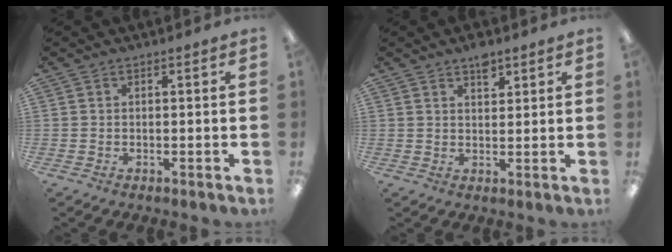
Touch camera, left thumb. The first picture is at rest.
{"total": 4.1, "force": [2.9, 2.1, 2.1], "torque": [-0.012, -0.017, 0.047]}